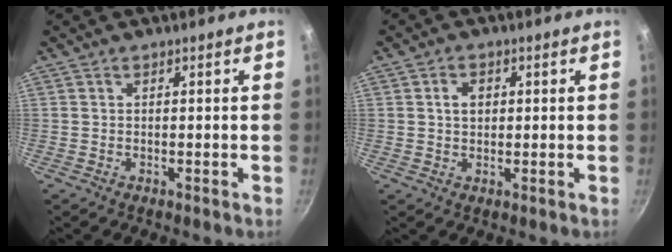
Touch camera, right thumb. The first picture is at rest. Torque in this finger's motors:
{"motor_torque": [-0.13, 0.06, 0.37, -0.01, 0.02]}